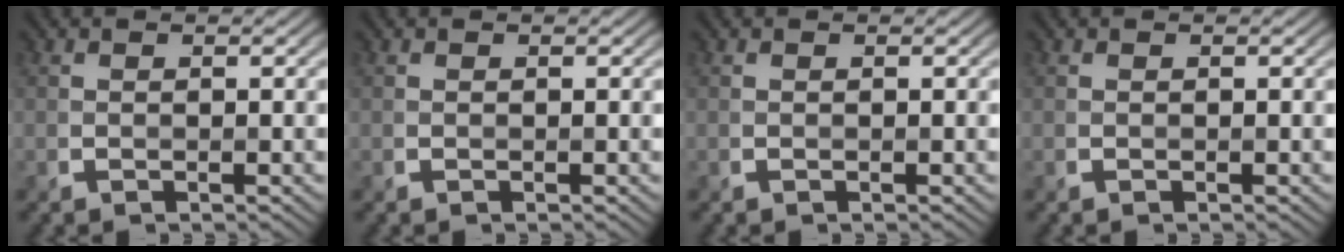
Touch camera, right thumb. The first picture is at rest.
{"total": 0.0}
{"total": 0.0}
{"total": 0.0}